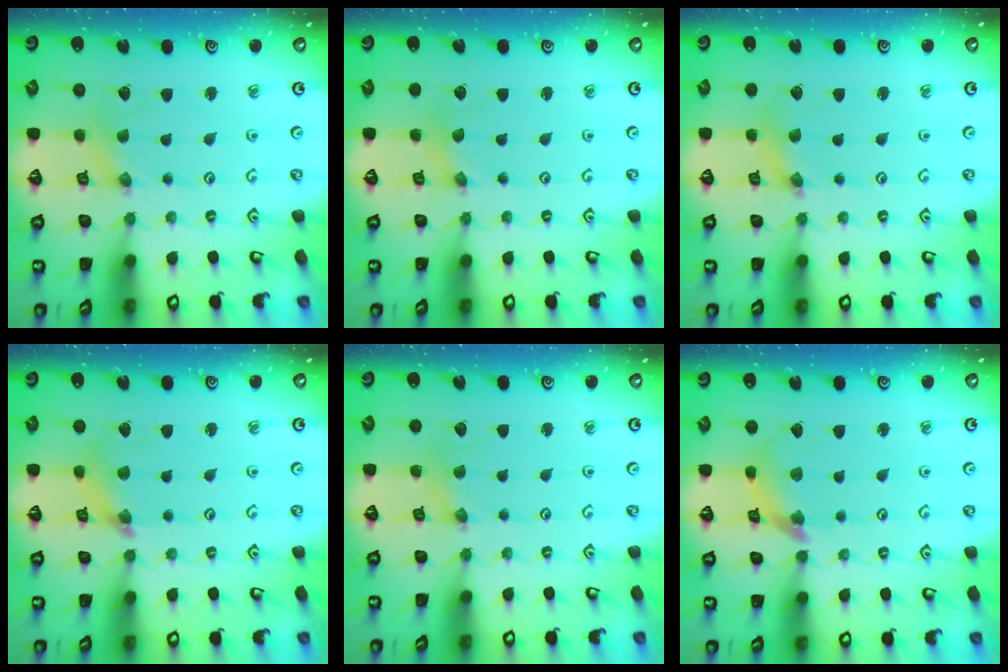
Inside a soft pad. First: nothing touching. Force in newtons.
{"total": 0.7, "press": 0.7, "slide": 0.2}
{"total": 2.8, "press": 2.8, "slide": 0.4}
{"total": 5.6, "press": 5.6, "slide": 0.5}
{"total": 2.3, "press": 2.3, "slide": 0.3}
{"total": 9.4, "press": 9.3, "slide": 1.2}